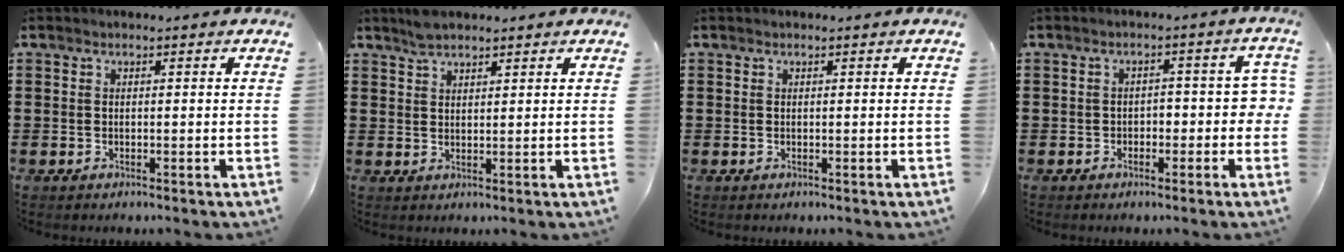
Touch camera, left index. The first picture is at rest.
{"total": 2.7, "force": [2.5, 0.8, 0.9], "torque": [-0.022, 0.003, 0.048]}
{"total": 0.0}
{"total": 3.6, "force": [-1.0, 2.4, 2.5], "torque": [-0.052, 0.011, -0.026]}